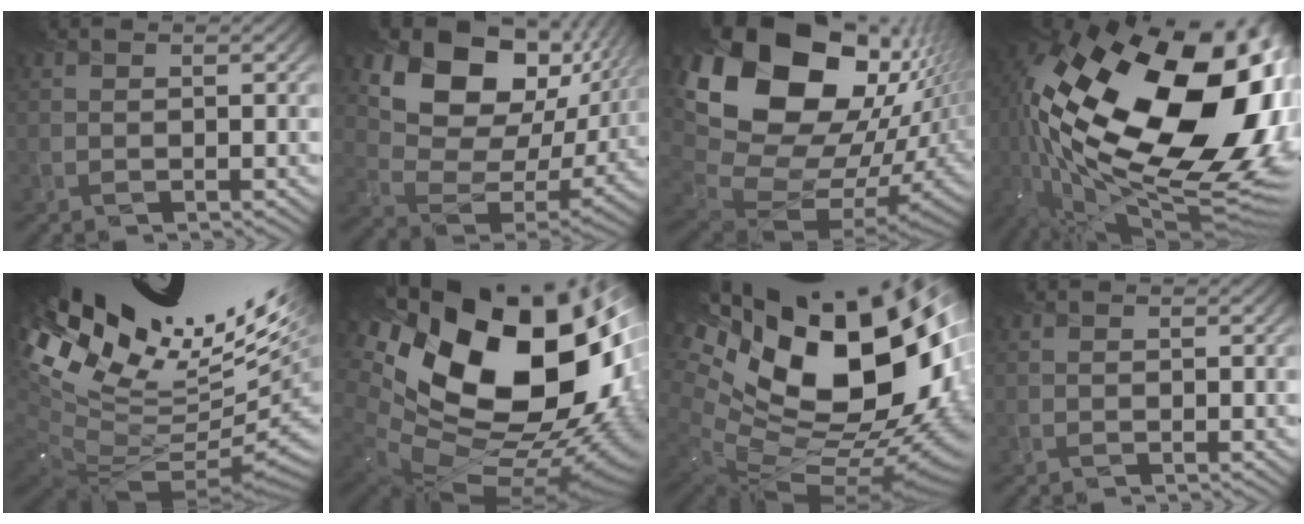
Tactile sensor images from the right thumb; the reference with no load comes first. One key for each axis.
{"total": 15.4, "fx": 7.2, "fy": 10.2, "fz": 9.1, "tx": -0.170, "ty": 0.006, "tz": 0.135}
{"total": 20.8, "fx": 5.8, "fy": 14.2, "fz": 14.1, "tx": -0.299, "ty": -0.027, "tz": 0.146}
{"total": 22.4, "fx": 1.2, "fy": 10.6, "fz": 19.7, "tx": -0.372, "ty": -0.043, "tz": 0.029}
{"total": 17.8, "fx": 7.1, "fy": 8.4, "fz": 14.0, "tx": -0.226, "ty": 0.002, "tz": 0.176}
{"total": 22.3, "fx": 3.3, "fy": 14.4, "fz": 16.7, "tx": -0.336, "ty": -0.058, "tz": 0.103}
{"total": 22.1, "fx": 5.6, "fy": 13.0, "fz": 16.9, "tx": -0.311, "ty": -0.014, "tz": 0.134}
{"total": 0.0}